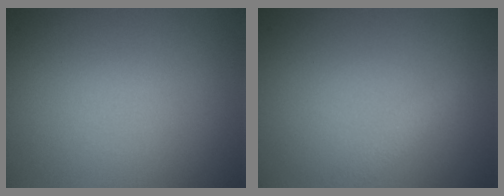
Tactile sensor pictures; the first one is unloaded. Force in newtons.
{"total": 1.2, "press": 1.2, "slide": 0.0}